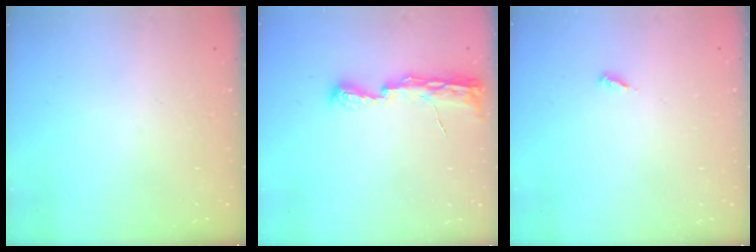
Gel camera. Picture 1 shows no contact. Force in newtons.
{"total": 8.2, "press": 8.2, "slide": 1.0}
{"total": 3.2, "press": 3.2, "slide": 0.3}